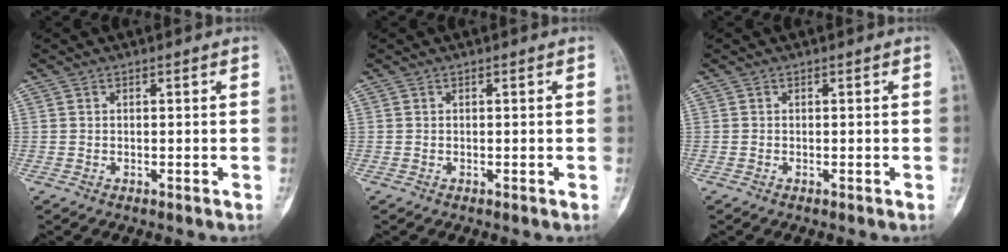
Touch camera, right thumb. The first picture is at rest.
{"total": 0.0}
{"total": 0.0}